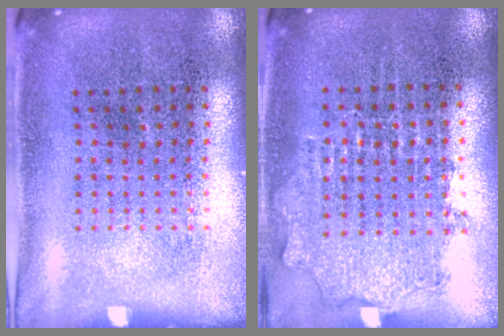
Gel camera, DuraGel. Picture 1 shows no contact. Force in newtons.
{"total": 0.9, "press": 0.8, "slide": 0.2}